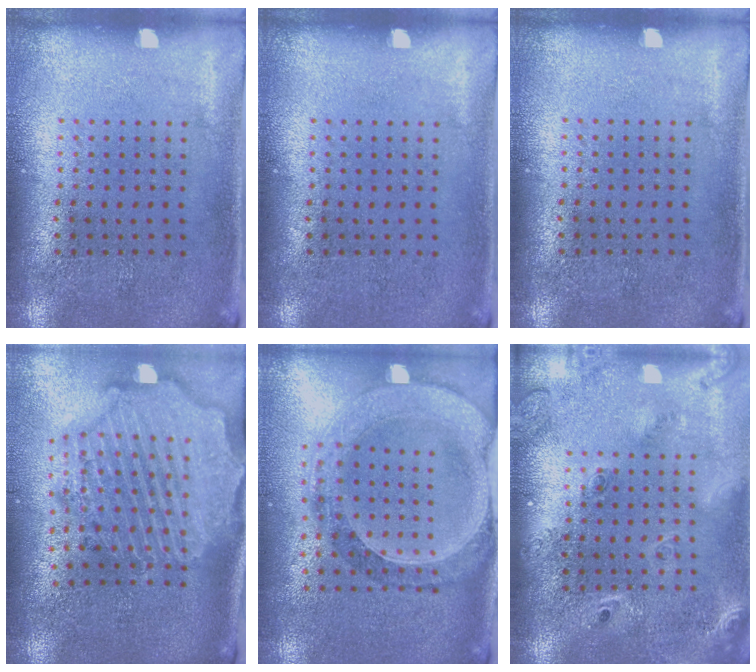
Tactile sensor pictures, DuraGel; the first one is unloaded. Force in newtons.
{"total": 0.0}
{"total": 0.0}
{"total": 3.4, "press": 2.9, "slide": 1.7}
{"total": 1.4, "press": 1.3, "slide": 0.4}
{"total": 2.3, "press": 1.8, "slide": 1.3}